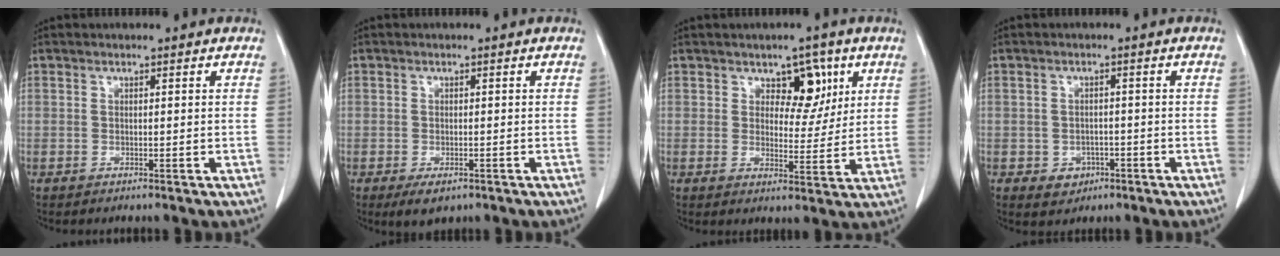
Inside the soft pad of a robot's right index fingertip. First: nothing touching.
{"total": 3.0, "force": [-1.7, 1.8, 1.8], "torque": [-0.028, -0.003, -0.018]}
{"total": 5.8, "force": [2.8, 3.4, 3.7], "torque": [-0.040, 0.003, 0.042]}
{"total": 3.2, "force": [-1.3, 2.7, 1.2], "torque": [-0.010, 0.006, -0.006]}